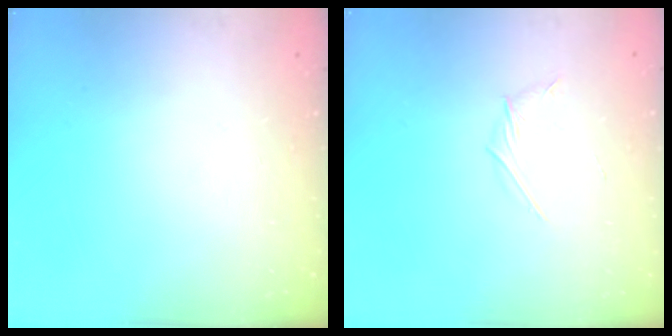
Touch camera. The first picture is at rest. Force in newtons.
{"total": 3.7, "press": 3.6, "slide": 1.0}